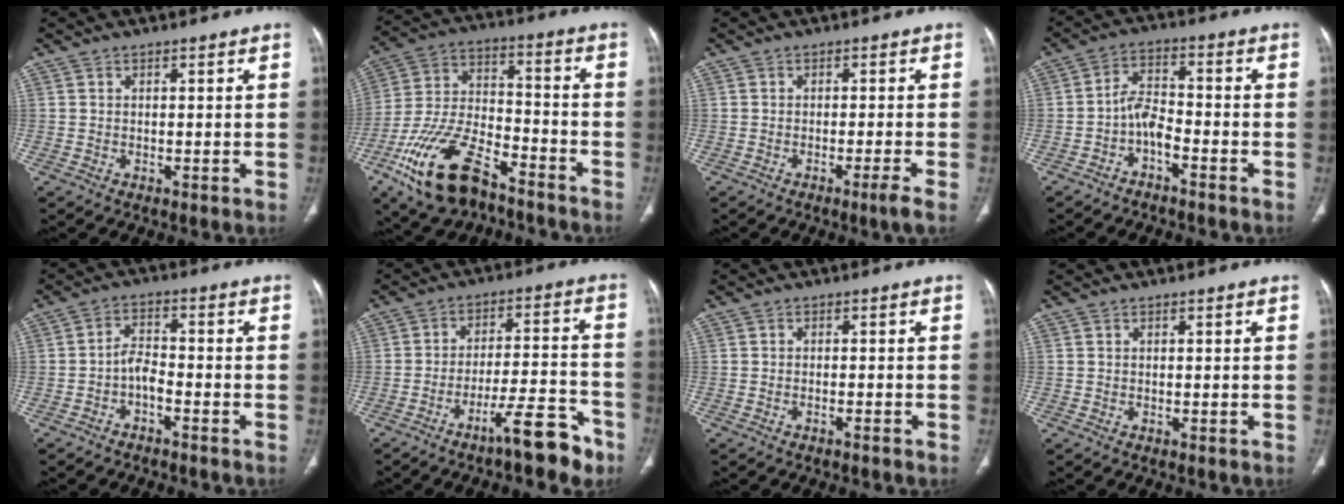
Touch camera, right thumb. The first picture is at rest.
{"total": 19.1, "force": [-11.6, 9.1, 12.1], "torque": [-0.237, 0.059, -0.210]}
{"total": 2.5, "force": [-1.5, -0.8, 1.9], "torque": [-0.045, -0.001, -0.028]}
{"total": 5.0, "force": [-2.8, 2.3, 3.5], "torque": [-0.063, 0.036, -0.056]}
{"total": 3.8, "force": [-2.2, 1.7, 2.6], "torque": [-0.046, 0.029, -0.043]}
{"total": 11.3, "force": [-7.8, 2.7, 7.8], "torque": [-0.117, 0.066, -0.124]}
{"total": 1.4, "force": [-1.1, 0.2, 0.8], "torque": [-0.022, 0.007, -0.013]}
{"total": 0.0}